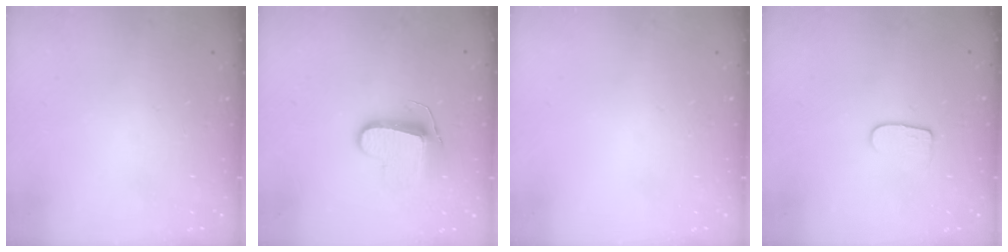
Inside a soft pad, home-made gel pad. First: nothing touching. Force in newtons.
{"total": 9.5, "press": 9.5, "slide": 0.4}
{"total": 0.0}
{"total": 5.8, "press": 5.8, "slide": 0.6}